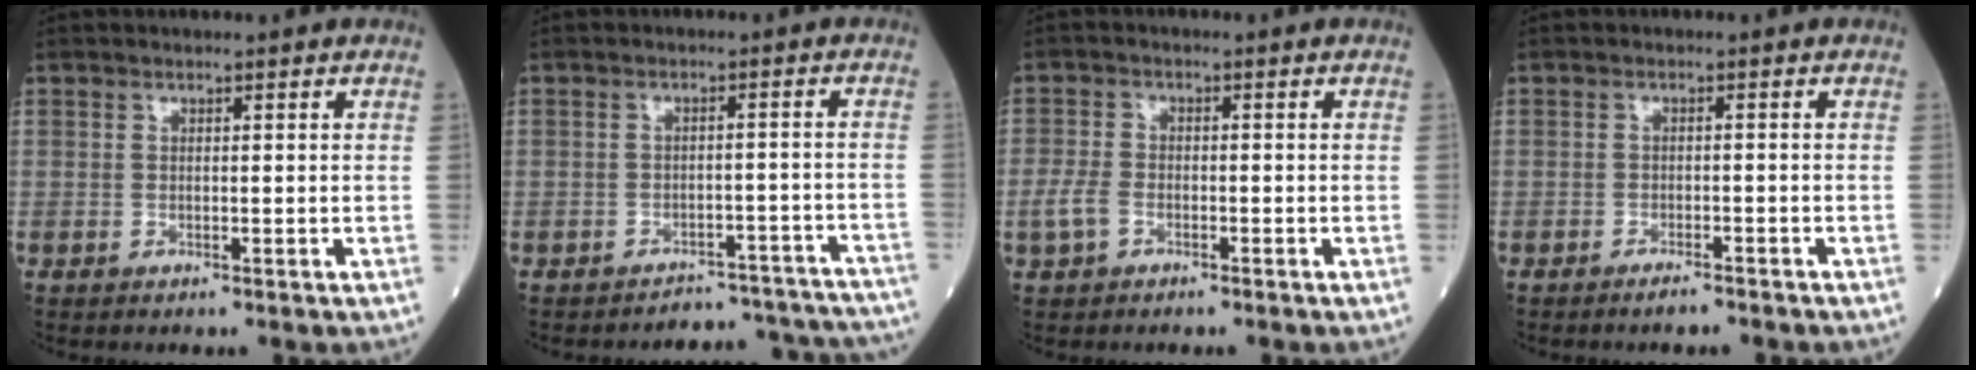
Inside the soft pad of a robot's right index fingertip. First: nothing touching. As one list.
[{"total": 12.2, "force": [-11.8, 2.8, -0.3], "torque": [0.033, 0.038, -0.131]}, {"total": 3.3, "force": [-1.5, 1.9, 2.2], "torque": [-0.057, 0.001, -0.030]}, {"total": 2.3, "force": [-2.0, 0.3, 1.0], "torque": [-0.018, -0.002, -0.027]}]